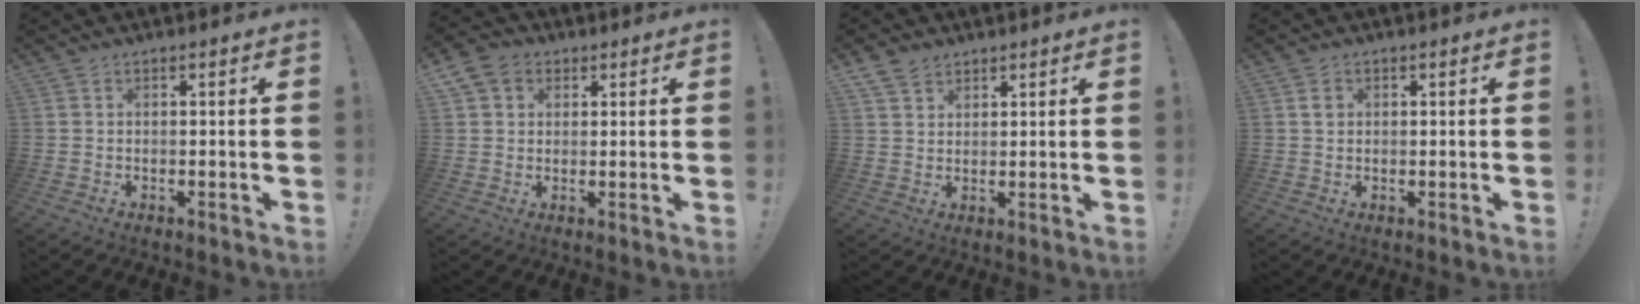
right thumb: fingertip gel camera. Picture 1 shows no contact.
{"total": 6.9, "force": [2.9, 5.6, 2.9], "torque": [-0.050, -0.002, 0.061]}
{"total": 4.7, "force": [3.3, 3.0, 1.6], "torque": [-0.033, -0.011, 0.065]}
{"total": 1.7, "force": [0.6, 1.5, 0.5], "torque": [-0.002, 0.000, 0.009]}